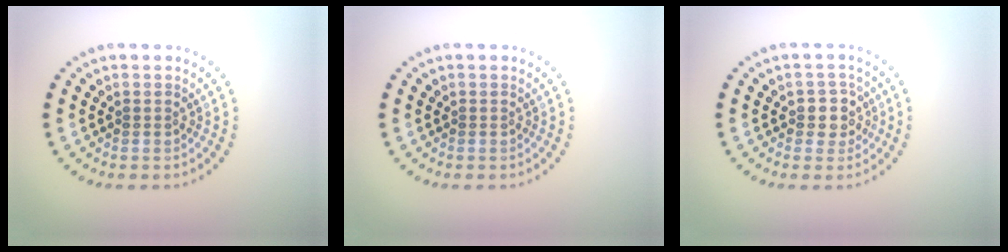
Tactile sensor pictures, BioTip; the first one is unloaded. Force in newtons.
{"total": 0.0}
{"total": 2.3, "press": 2.1, "slide": 1.1}